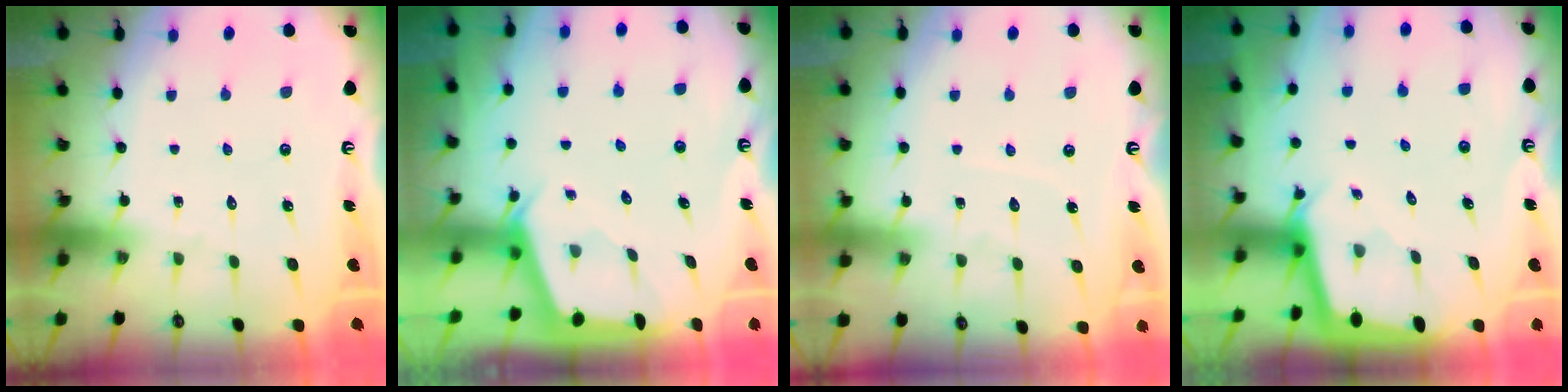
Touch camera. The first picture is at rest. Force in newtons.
{"total": 2.0, "press": 2.0, "slide": 0.3}
{"total": 5.1, "press": 5.1, "slide": 0.6}
{"total": 2.0, "press": 2.0, "slide": 0.2}